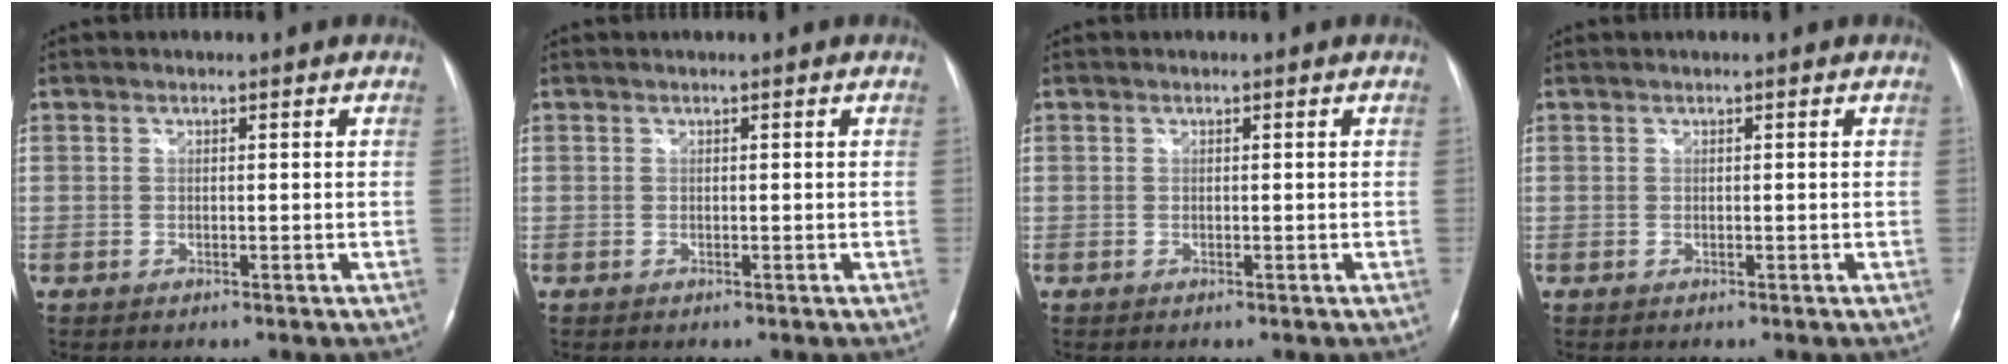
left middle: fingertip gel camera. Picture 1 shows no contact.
{"total": 0.0}
{"total": 0.0}
{"total": 0.0}